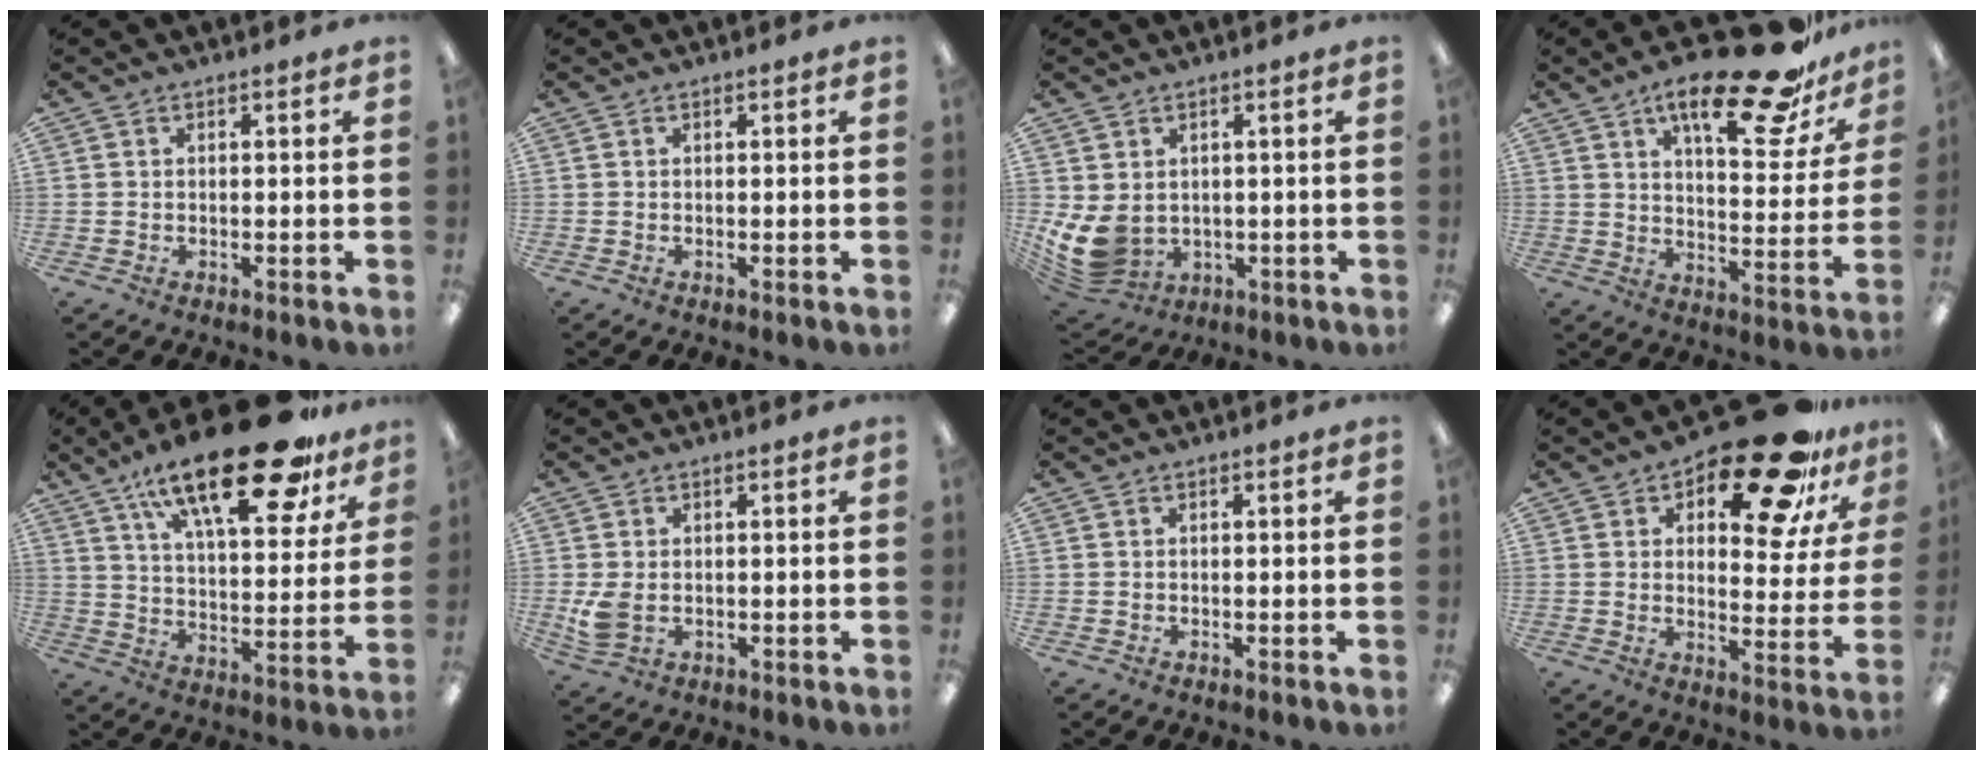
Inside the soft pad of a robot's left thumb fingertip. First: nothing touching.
{"total": 0.0}
{"total": 8.7, "force": [0.4, 6.7, 5.6], "torque": [-0.137, -0.017, 0.011]}
{"total": 21.8, "force": [15.1, 6.6, 14.3], "torque": [-0.211, -0.092, 0.243]}
{"total": 26.2, "force": [17.5, 9.0, 17.3], "torque": [-0.269, -0.101, 0.284]}
{"total": 4.9, "force": [-0.2, 3.5, 3.5], "torque": [-0.066, -0.005, -0.008]}
{"total": 0.0}
{"total": 20.7, "force": [14.7, 8.1, 12.0], "torque": [-0.167, -0.092, 0.243]}